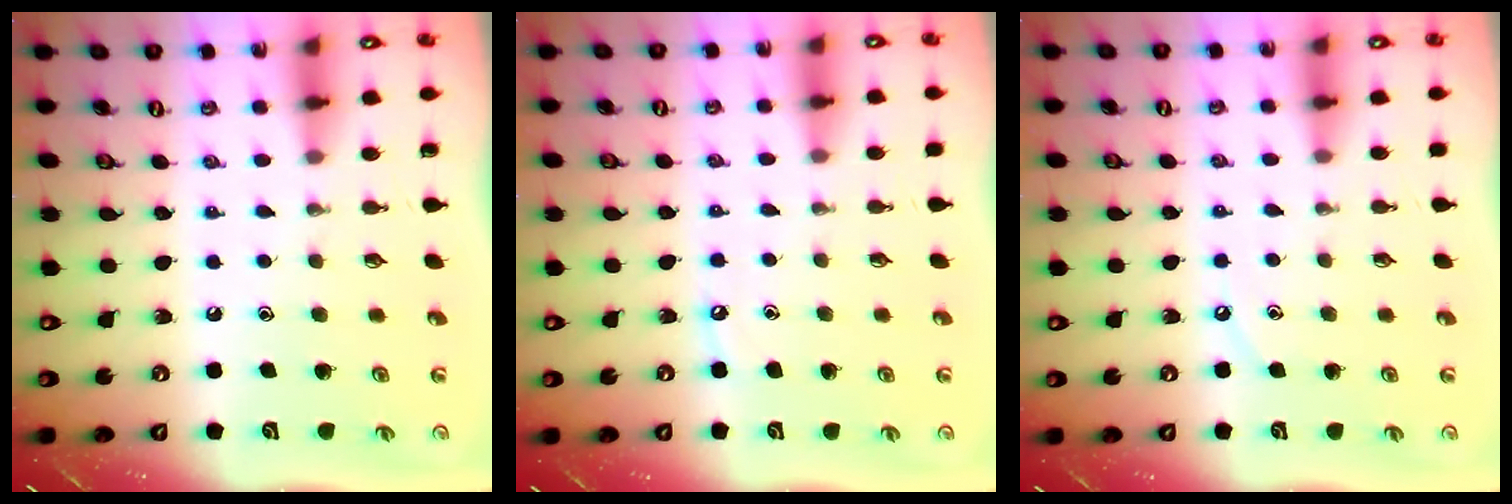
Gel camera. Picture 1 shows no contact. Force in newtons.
{"total": 3.5, "press": 3.5, "slide": 0.5}
{"total": 2.7, "press": 2.7, "slide": 0.5}